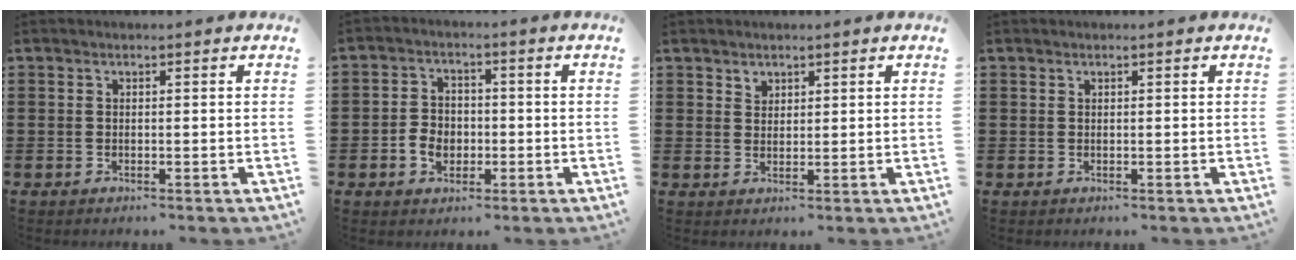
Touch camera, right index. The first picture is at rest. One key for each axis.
{"total": 4.0, "fx": -1.2, "fy": 3.3, "fz": 2.0, "tx": -0.052, "ty": 0.003, "tz": -0.026}
{"total": 1.6, "fx": 1.4, "fy": 0.8, "fz": 0.1, "tx": -0.005, "ty": -0.001, "tz": 0.028}
{"total": 0.0}